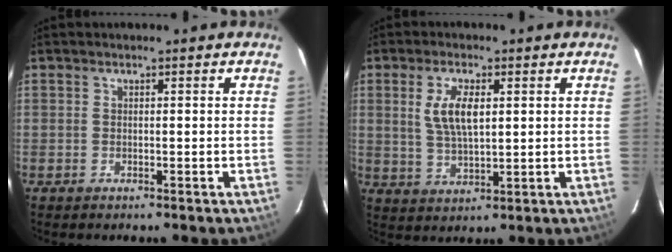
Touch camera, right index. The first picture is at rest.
{"total": 6.9, "force": [1.7, 2.7, 6.1], "torque": [-0.119, 0.001, 0.038]}